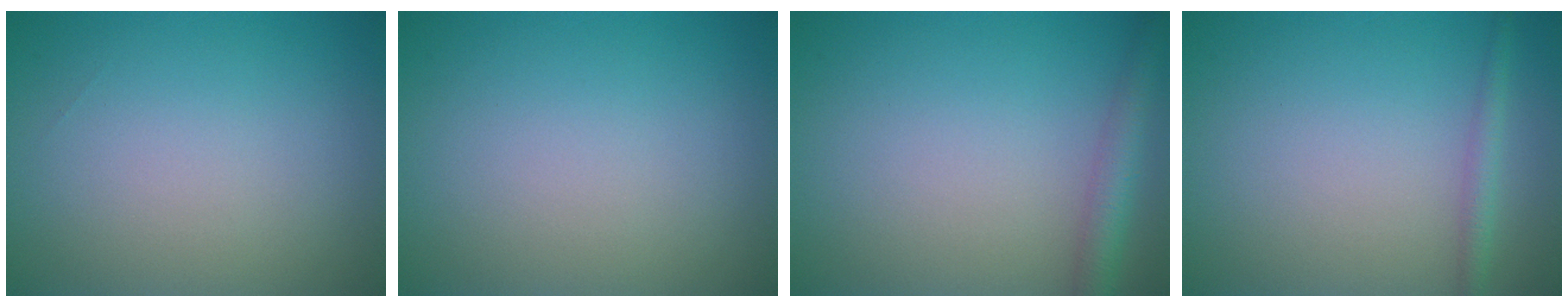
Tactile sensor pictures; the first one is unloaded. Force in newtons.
{"total": 0.0}
{"total": 2.9, "press": 2.9, "slide": 0.1}
{"total": 1.5, "press": 1.5, "slide": 0.0}